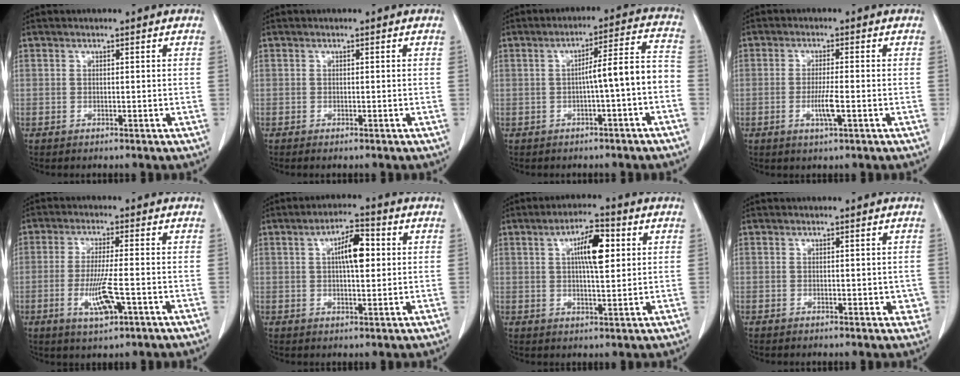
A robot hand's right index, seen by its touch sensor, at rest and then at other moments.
{"total": 0.6, "force": [-0.4, 0.0, 0.4], "torque": [-0.009, -0.002, -0.007]}
{"total": 7.4, "force": [-1.9, 0.1, 7.1], "torque": [-0.098, 0.030, -0.025]}
{"total": 3.8, "force": [-1.1, 0.1, 3.7], "torque": [-0.072, -0.007, -0.020]}
{"total": 7.0, "force": [-2.2, 0.6, 6.6], "torque": [-0.128, -0.015, -0.038]}
{"total": 6.5, "force": [1.4, 2.0, 6.1], "torque": [-0.103, 0.011, 0.022]}
{"total": 7.5, "force": [2.1, 1.9, 7.0], "torque": [-0.119, 0.009, 0.035]}
{"total": 2.5, "force": [-0.1, 1.4, 2.1], "torque": [-0.011, -0.001, 0.001]}